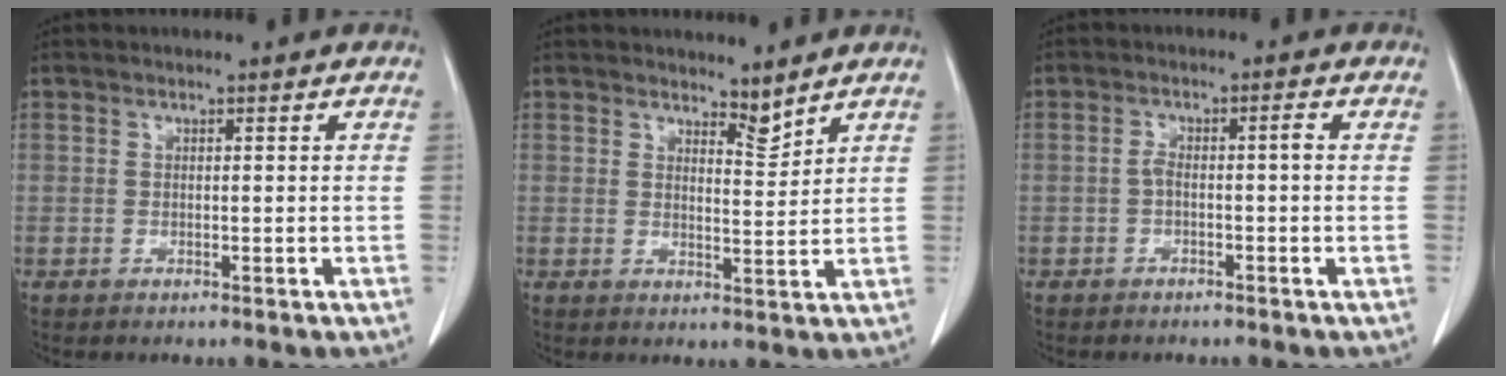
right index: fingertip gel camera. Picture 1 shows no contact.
{"total": 2.8, "force": [2.7, 0.4, 0.7], "torque": [-0.010, -0.012, 0.046]}
{"total": 2.2, "force": [-0.5, 0.4, 2.1], "torque": [-0.040, 0.012, -0.006]}